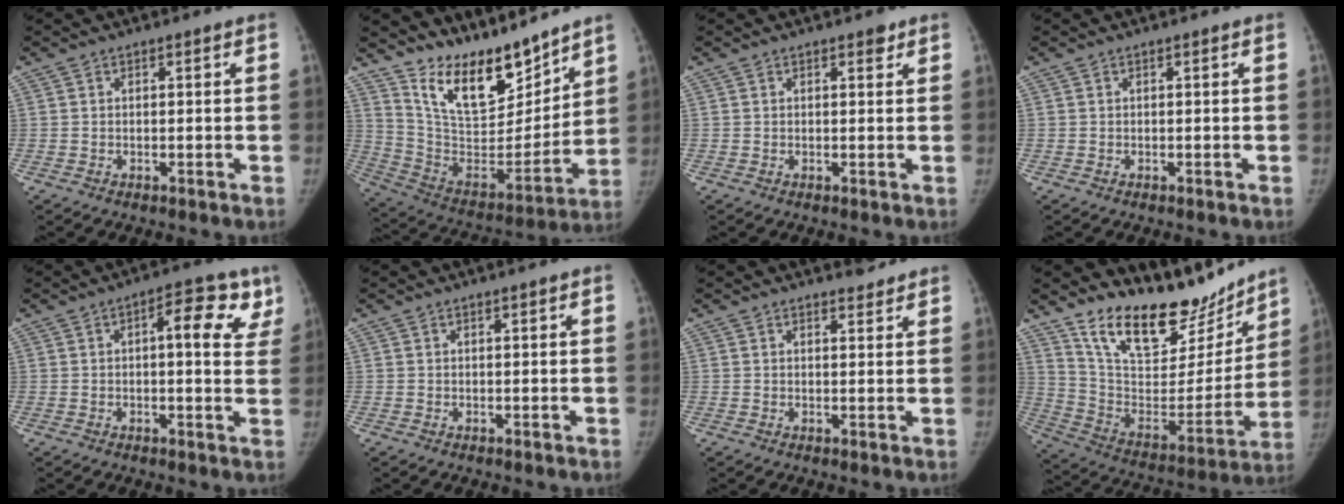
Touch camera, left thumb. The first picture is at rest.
{"total": 19.5, "force": [15.4, 7.5, 9.3], "torque": [-0.103, -0.103, 0.277]}
{"total": 1.4, "force": [1.0, 0.7, 0.8], "torque": [0.000, -0.004, 0.010]}
{"total": 0.0}
{"total": 10.6, "force": [3.9, 4.5, 8.7], "torque": [-0.075, 0.000, 0.039]}
{"total": 0.5, "force": [0.4, -0.1, 0.3], "torque": [-0.003, -0.001, 0.008]}
{"total": 2.3, "force": [2.2, 0.7, 0.5], "torque": [0.008, -0.016, 0.028]}
{"total": 24.1, "force": [19.4, 9.4, 10.8], "torque": [-0.119, -0.109, 0.318]}